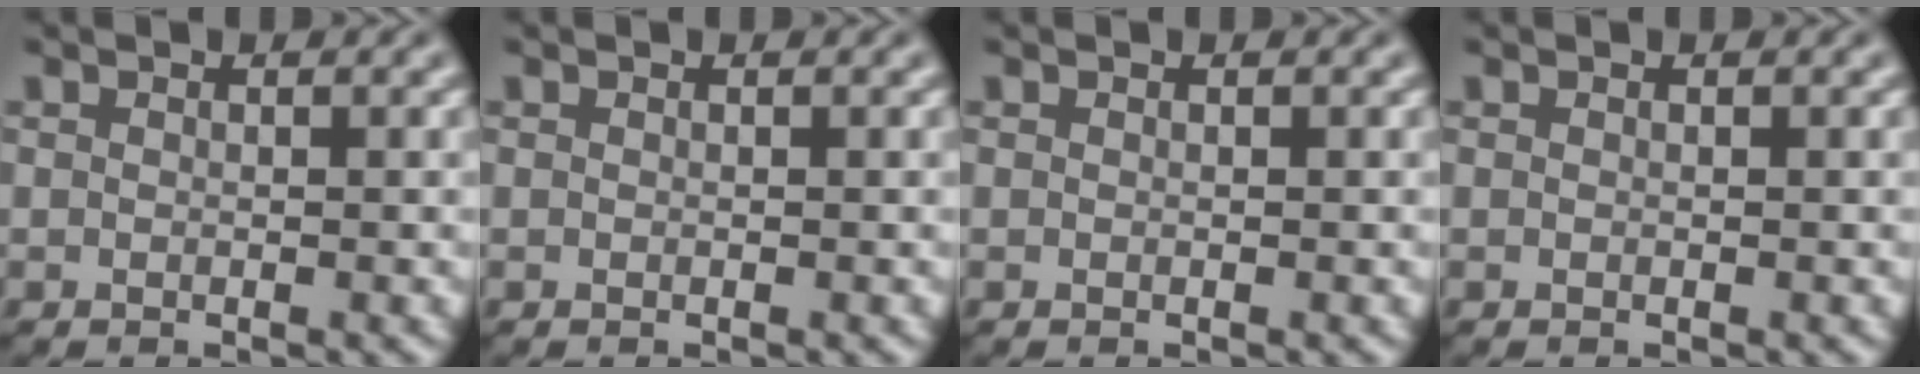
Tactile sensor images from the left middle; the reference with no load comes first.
{"total": 0.0}
{"total": 0.0}
{"total": 0.0}